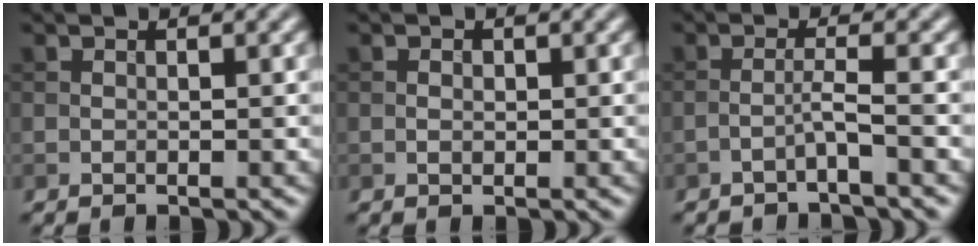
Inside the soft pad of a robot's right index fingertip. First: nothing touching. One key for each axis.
{"total": 0.7, "fx": 0.0, "fy": 0.5, "fz": 0.5, "tx": -0.007, "ty": -0.001, "tz": 0.000}
{"total": 1.7, "fx": -1.0, "fy": -0.1, "fz": 1.3, "tx": -0.024, "ty": 0.011, "tz": -0.026}